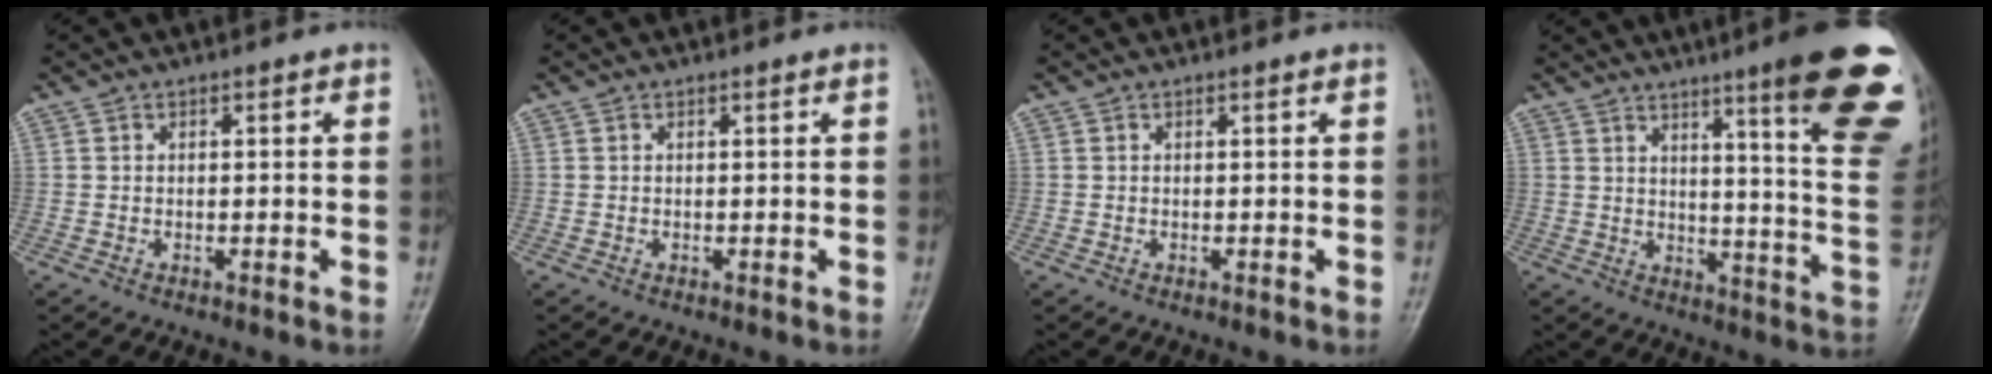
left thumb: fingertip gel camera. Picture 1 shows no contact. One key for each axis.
{"total": 0.0}
{"total": 0.0}
{"total": 22.5, "fx": 13.2, "fy": 2.8, "fz": 17.9, "tx": -0.199, "ty": -0.069, "tz": 0.167}